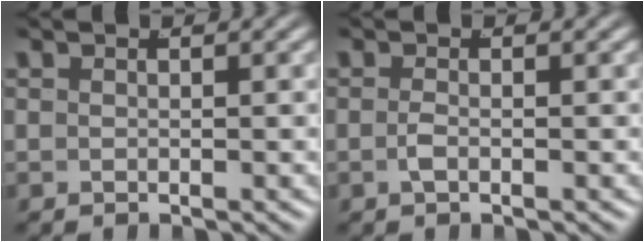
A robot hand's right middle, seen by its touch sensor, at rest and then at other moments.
{"total": 0.9, "force": [-0.6, 0.0, 0.7], "torque": [-0.022, -0.011, -0.007]}